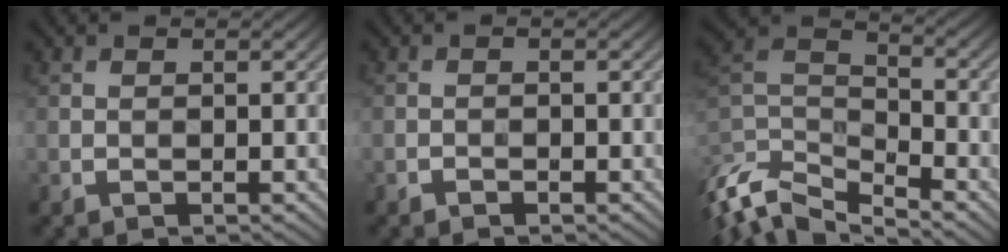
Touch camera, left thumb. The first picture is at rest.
{"total": 0.6, "force": [-0.6, 0.2, 0.2], "torque": [-0.002, 0.000, -0.011]}
{"total": 10.2, "force": [-7.3, 3.5, 6.2], "torque": [-0.144, -0.015, -0.143]}